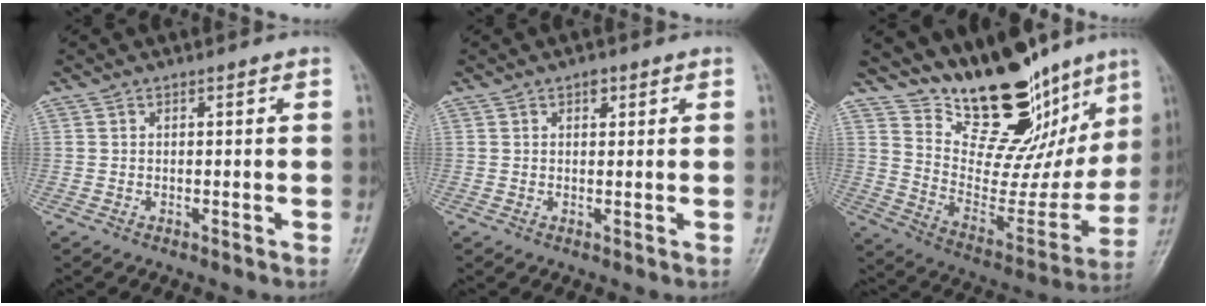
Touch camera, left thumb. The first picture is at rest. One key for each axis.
{"total": 1.6, "fx": 0.9, "fy": 1.0, "fz": 1.0, "tx": -0.005, "ty": -0.001, "tz": 0.010}
{"total": 24.1, "fx": 17.4, "fy": 10.5, "fz": 13.0, "tx": -0.133, "ty": -0.103, "tz": 0.281}